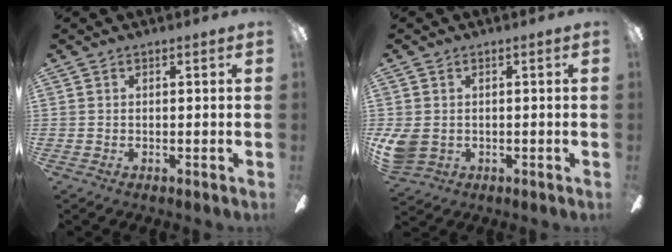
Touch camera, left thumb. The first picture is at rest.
{"total": 5.8, "force": [0.0, 4.8, 3.2], "torque": [-0.082, 0.006, 0.002]}